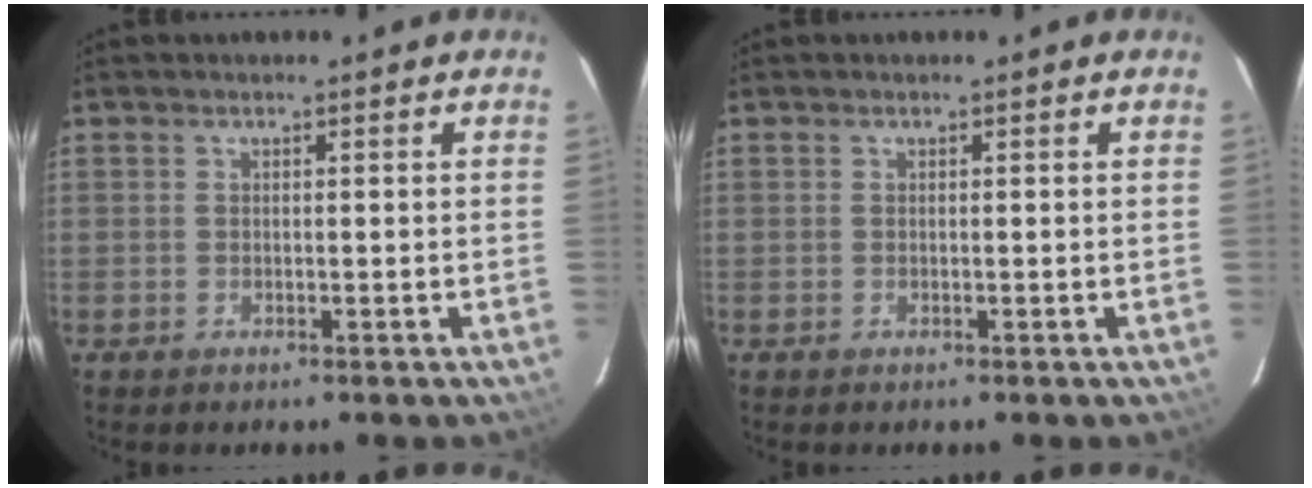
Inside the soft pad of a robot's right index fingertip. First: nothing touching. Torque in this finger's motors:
{"motor_torque": [0.00, 0.00, 0.00, 0.00]}